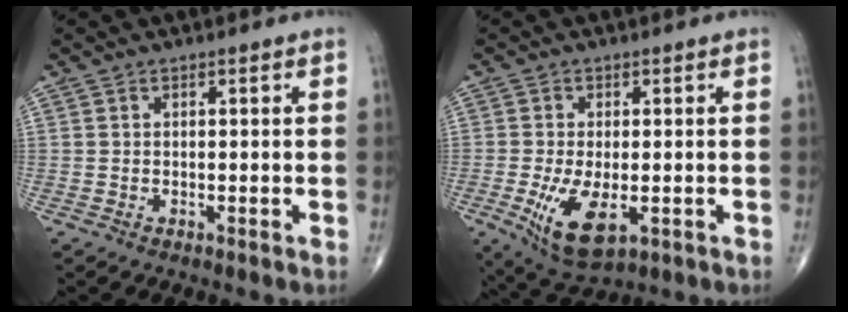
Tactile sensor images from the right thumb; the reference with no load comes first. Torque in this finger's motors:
{"motor_torque": [1.60, 0.63, 0.63, 0.07, 0.06]}